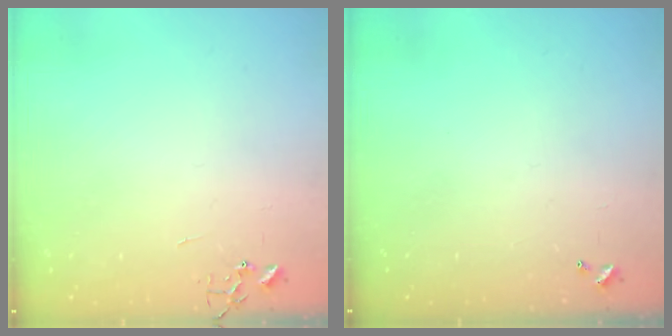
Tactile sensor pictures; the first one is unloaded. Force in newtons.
{"total": 0.0}